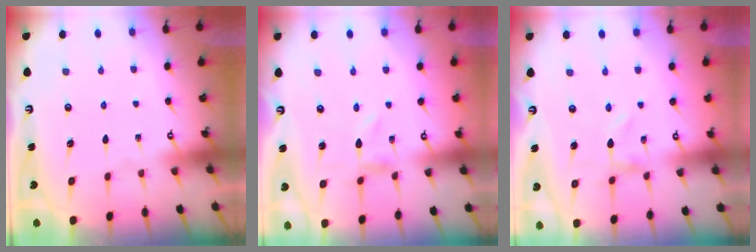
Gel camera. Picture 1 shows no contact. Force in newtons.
{"total": 0.0}
{"total": 0.0}